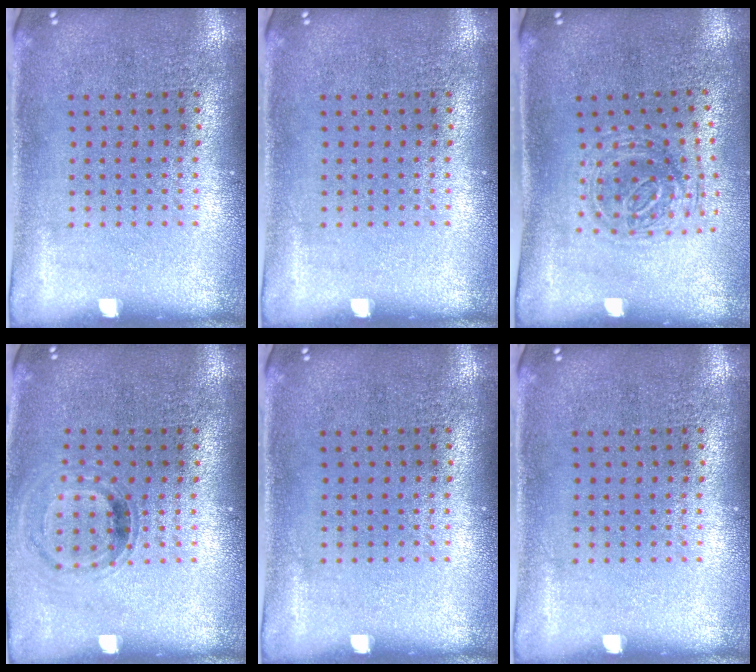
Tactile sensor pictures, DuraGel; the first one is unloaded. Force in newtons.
{"total": 0.0}
{"total": 1.1, "press": 1.0, "slide": 0.3}
{"total": 0.8, "press": 0.8, "slide": 0.2}
{"total": 0.0}
{"total": 0.0}